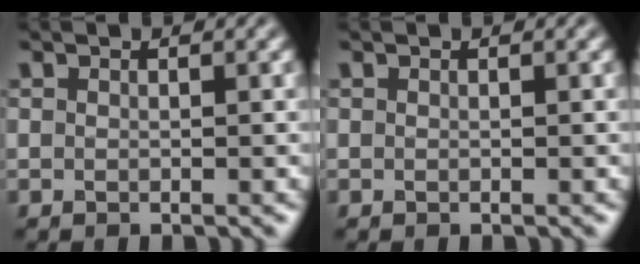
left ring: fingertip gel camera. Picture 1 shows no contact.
{"total": 0.0}